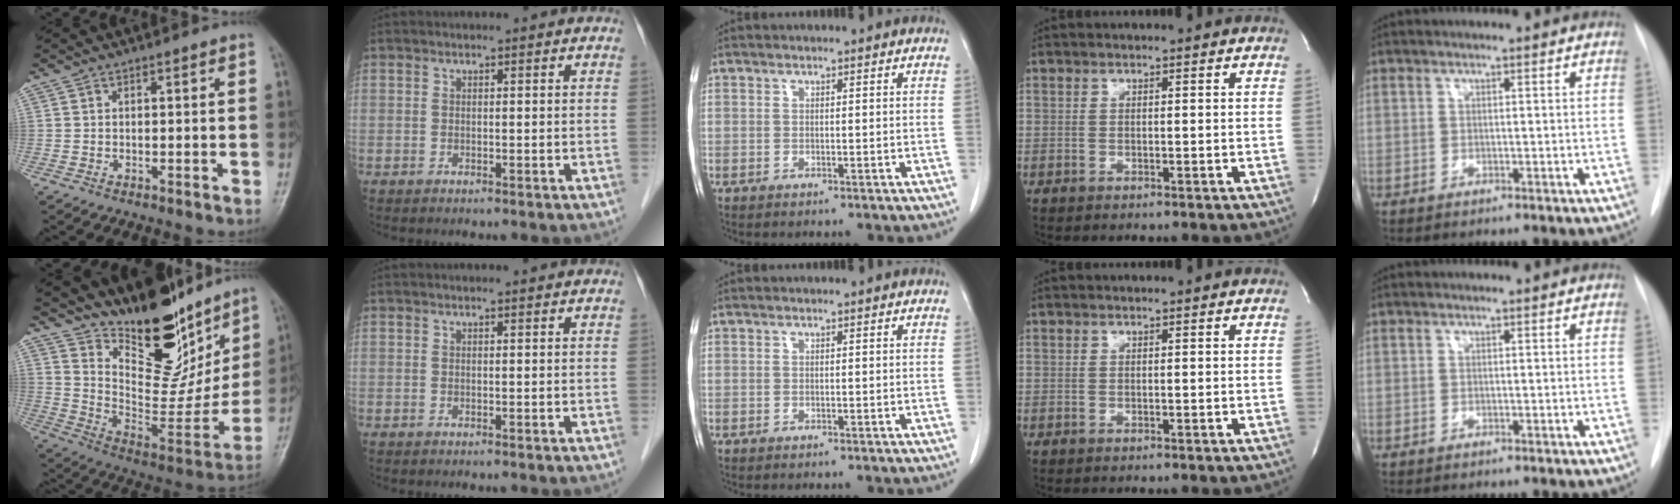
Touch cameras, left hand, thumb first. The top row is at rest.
{"thumb": {"total": 23.6, "force": [17.2, 10.0, 12.7], "torque": [-0.139, -0.109, 0.280]}, "index": {"total": 1.3, "force": [1.3, -0.1, 0.4], "torque": [-0.009, 0.005, 0.018]}}